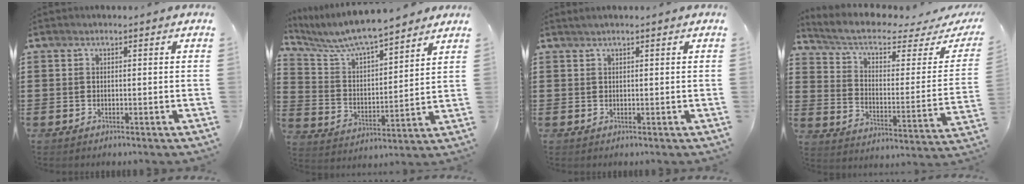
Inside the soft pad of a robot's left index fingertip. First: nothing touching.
{"total": 7.2, "force": [6.7, 1.0, 2.4], "torque": [-0.076, -0.042, 0.115]}
{"total": 0.9, "force": [0.7, -0.1, 0.6], "torque": [-0.011, 0.001, 0.013]}
{"total": 5.7, "force": [4.0, 1.7, 3.7], "torque": [-0.092, -0.029, 0.065]}